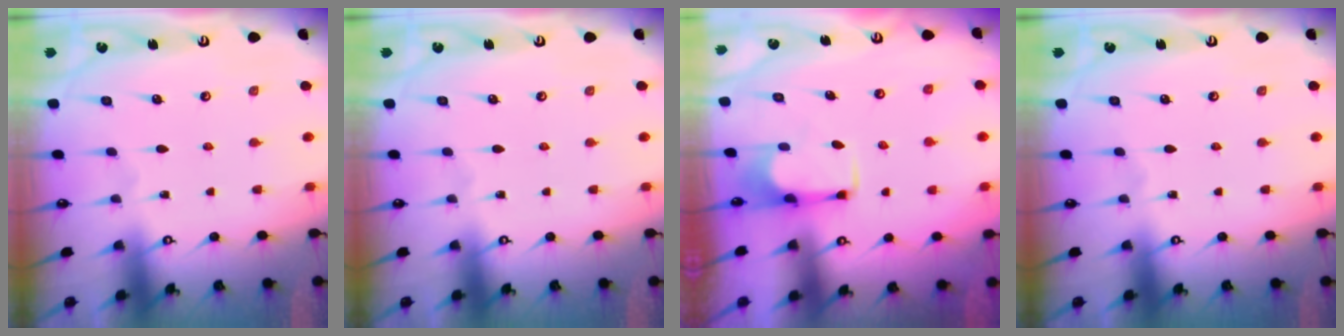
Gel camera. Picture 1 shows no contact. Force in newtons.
{"total": 0.0}
{"total": 2.6, "press": 2.5, "slide": 0.9}
{"total": 0.0}